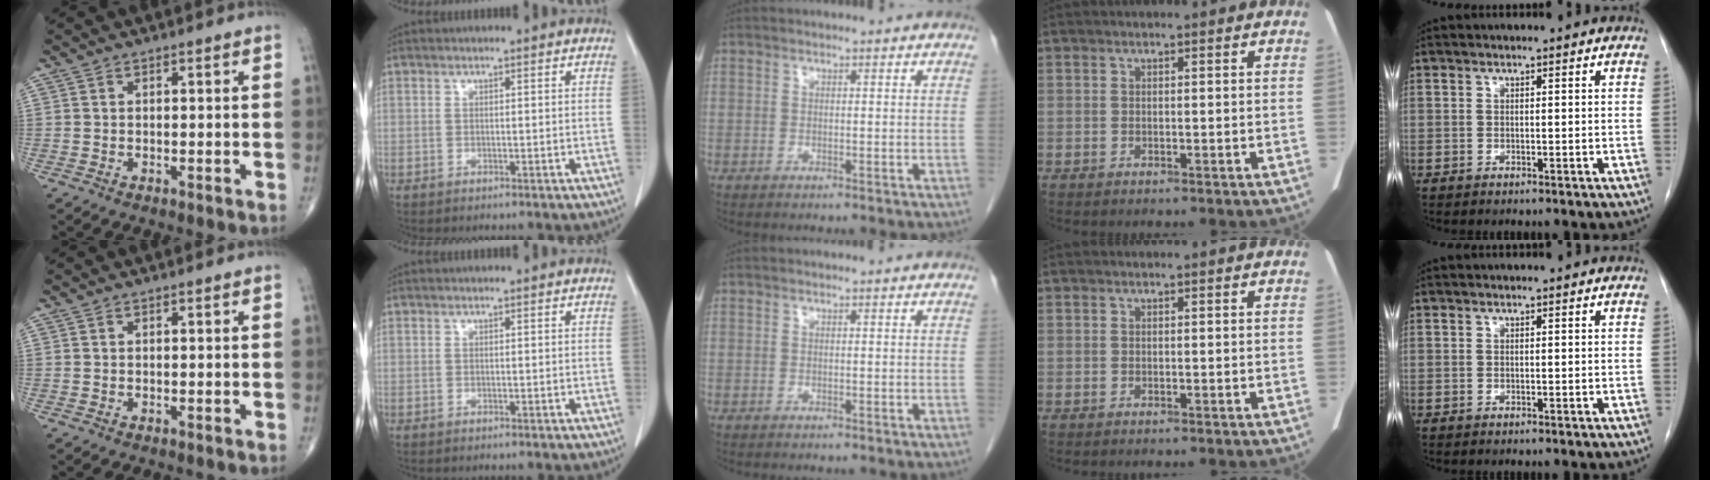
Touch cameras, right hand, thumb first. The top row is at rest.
{}